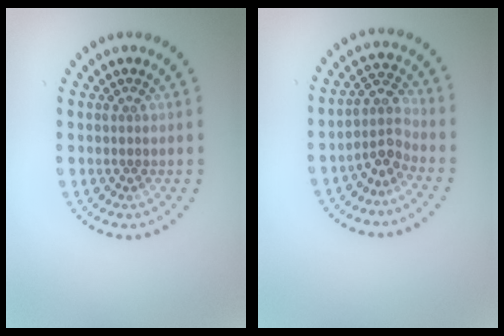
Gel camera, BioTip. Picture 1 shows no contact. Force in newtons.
{"total": 2.6, "press": 2.0, "slide": 1.7}